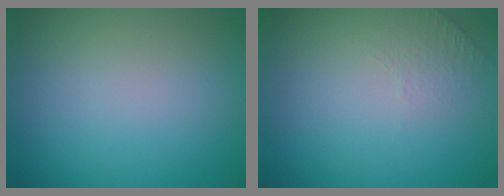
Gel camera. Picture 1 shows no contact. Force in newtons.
{"total": 1.0, "press": 0.5, "slide": 0.9}